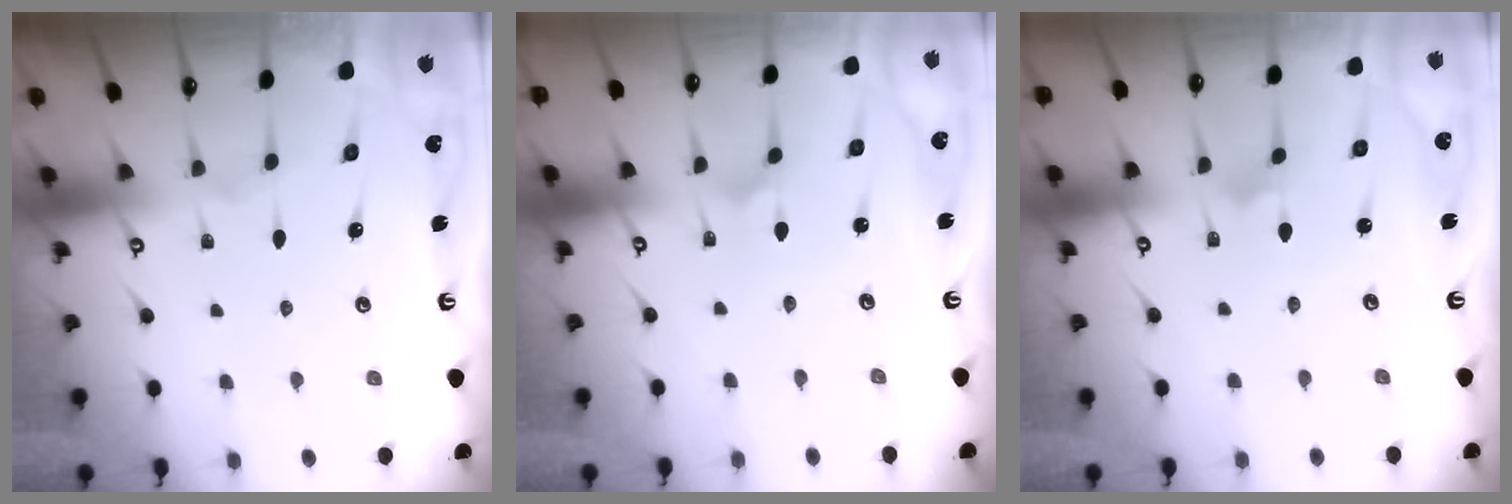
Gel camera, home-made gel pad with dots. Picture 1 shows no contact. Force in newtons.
{"total": 1.6, "press": 1.6, "slide": 0.2}
{"total": 2.0, "press": 2.0, "slide": 0.1}